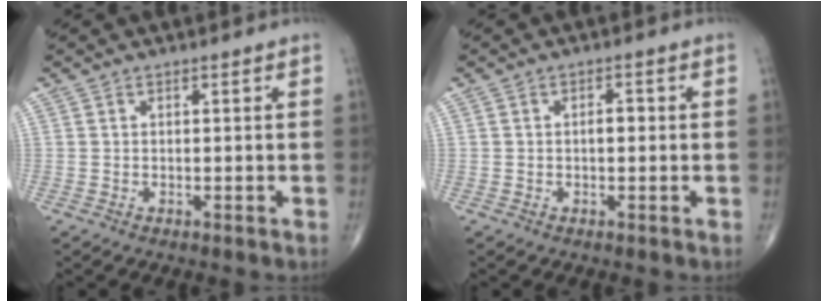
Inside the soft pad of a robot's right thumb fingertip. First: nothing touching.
{"total": 1.8, "force": [-0.1, 1.0, 1.6], "torque": [-0.019, 0.003, -0.004]}